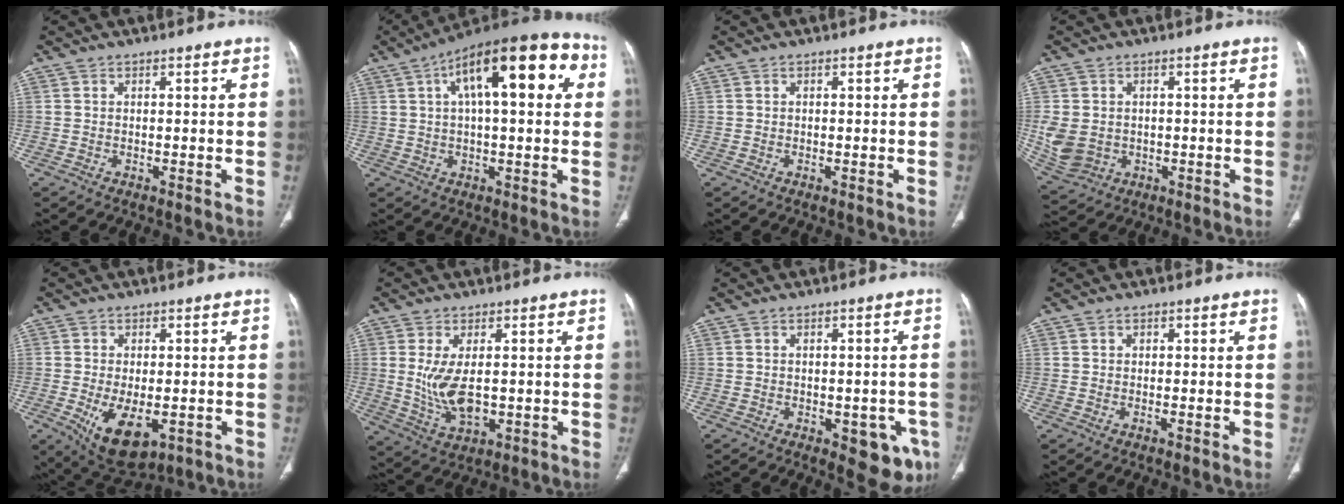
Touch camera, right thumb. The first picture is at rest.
{"total": 20.5, "force": [6.2, 7.9, 17.9], "torque": [-0.255, 0.035, 0.088]}
{"total": 0.0}
{"total": 9.0, "force": [-0.8, 7.3, 5.1], "torque": [-0.108, -0.003, 0.004]}
{"total": 10.1, "force": [-3.0, 5.3, 8.1], "torque": [-0.127, -0.012, -0.031]}
{"total": 8.5, "force": [0.2, 4.3, 7.4], "torque": [-0.146, -0.013, 0.020]}
{"total": 8.6, "force": [-3.4, 4.2, 6.6], "torque": [-0.046, 0.002, -0.035]}
{"total": 0.6, "force": [0.2, 0.5, 0.3], "torque": [-0.006, -0.002, 0.002]}